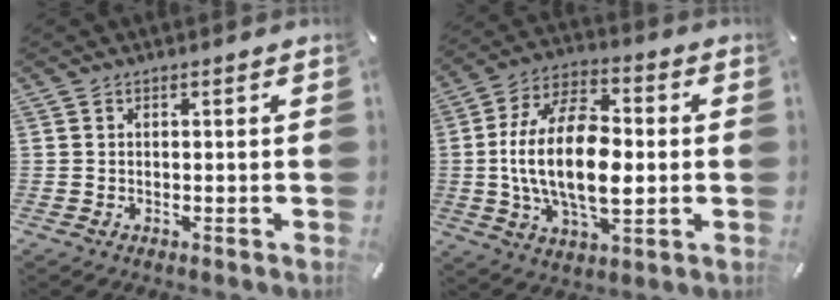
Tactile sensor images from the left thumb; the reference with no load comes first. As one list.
[{"total": 18.9, "force": [-0.8, 10.4, 15.8], "torque": [-0.316, -0.001, -0.020]}]